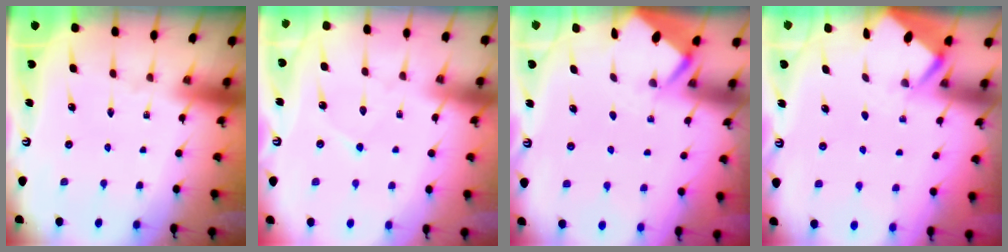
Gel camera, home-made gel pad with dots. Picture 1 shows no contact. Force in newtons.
{"total": 4.0, "press": 4.0, "slide": 0.1}
{"total": 2.5, "press": 2.5, "slide": 0.4}
{"total": 2.6, "press": 2.6, "slide": 0.4}